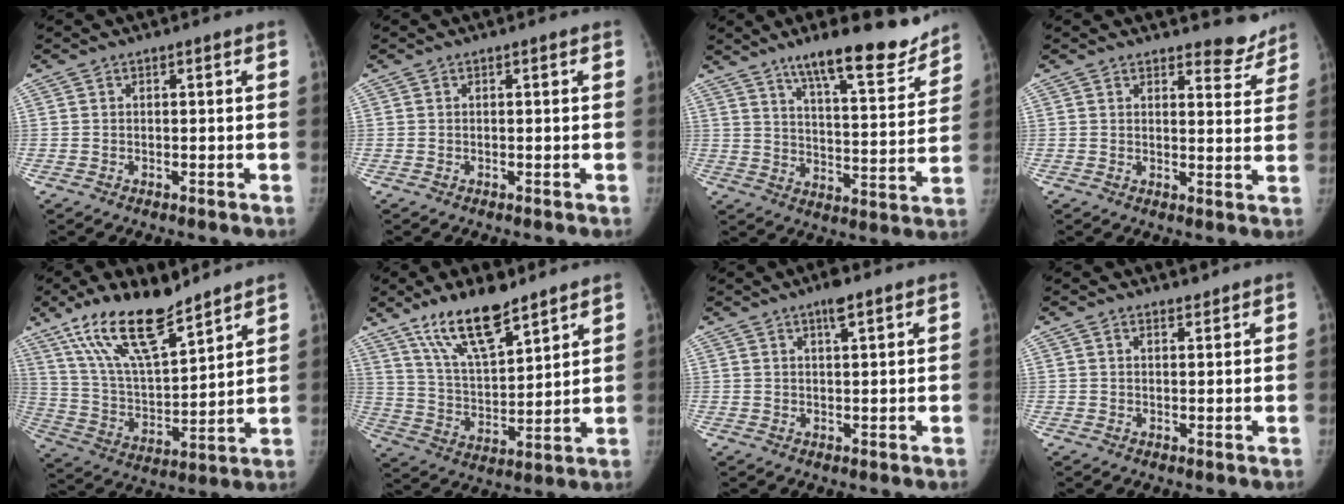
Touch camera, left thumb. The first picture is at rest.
{"total": 0.0}
{"total": 16.9, "force": [13.0, 3.7, 10.2], "torque": [-0.115, -0.078, 0.203]}
{"total": 6.1, "force": [5.6, 2.1, 1.4], "torque": [0.013, -0.042, 0.064]}
{"total": 18.5, "force": [13.0, 5.8, 11.9], "torque": [-0.190, -0.062, 0.249]}
{"total": 14.8, "force": [10.6, 4.9, 9.1], "torque": [-0.138, -0.061, 0.203]}
{"total": 4.0, "force": [2.7, 0.8, 2.8], "torque": [-0.045, -0.012, 0.046]}
{"total": 1.6, "force": [1.4, 0.7, 0.4], "torque": [0.000, -0.010, 0.022]}